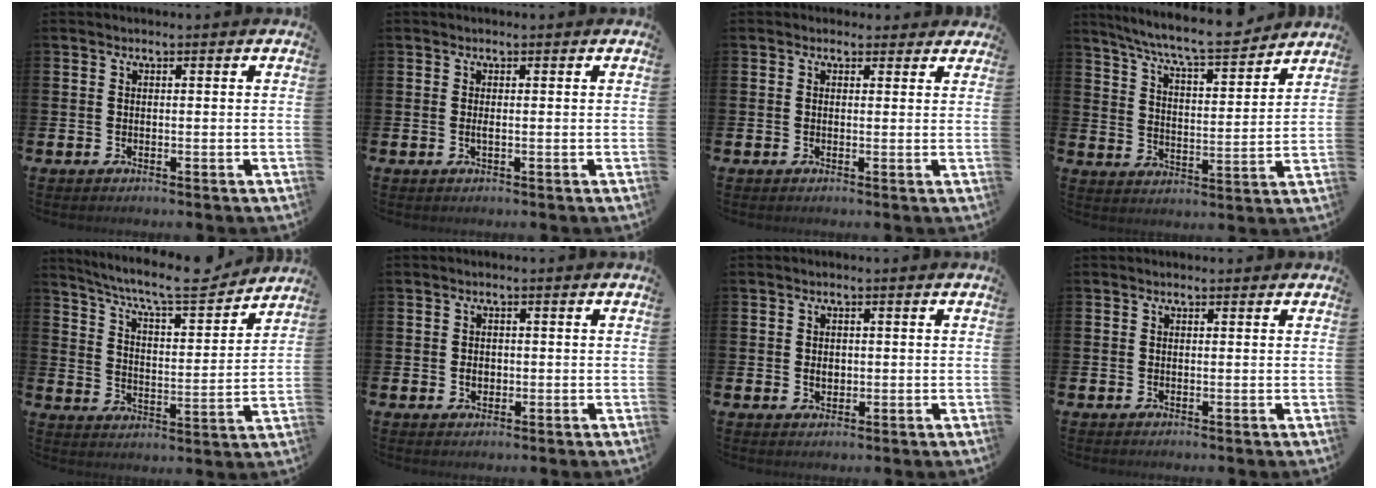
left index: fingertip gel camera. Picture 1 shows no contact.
{"total": 0.6, "force": [-0.1, 0.1, 0.6], "torque": [-0.014, 0.001, -0.001]}
{"total": 1.3, "force": [1.0, 0.9, 0.1], "torque": [0.007, 0.005, 0.015]}
{"total": 8.1, "force": [7.6, 0.4, 2.7], "torque": [-0.077, -0.055, 0.129]}
{"total": 8.3, "force": [7.6, 1.1, 3.3], "torque": [-0.090, -0.053, 0.127]}
{"total": 1.6, "force": [-0.1, 1.3, 0.9], "torque": [-0.007, 0.004, -0.008]}
{"total": 1.6, "force": [0.1, 1.2, 1.0], "torque": [-0.009, 0.004, -0.003]}
{"total": 0.0}